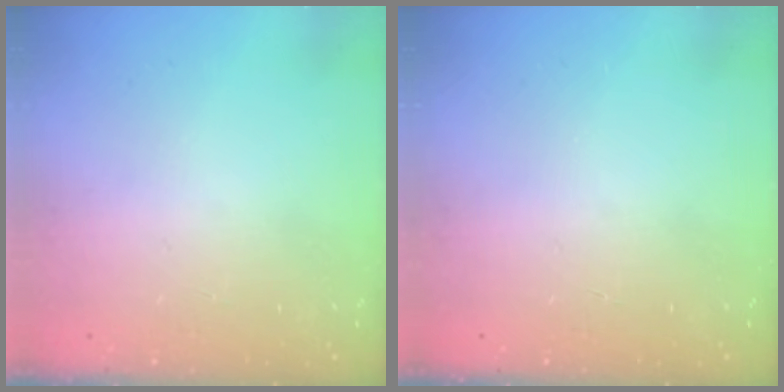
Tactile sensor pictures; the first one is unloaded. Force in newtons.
{"total": 0.0}